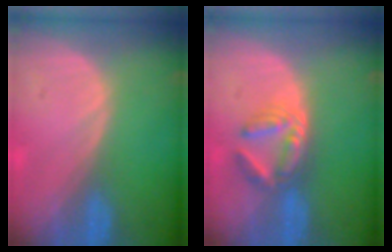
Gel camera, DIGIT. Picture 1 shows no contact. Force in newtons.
{"total": 6.2, "press": 5.7, "slide": 2.5}